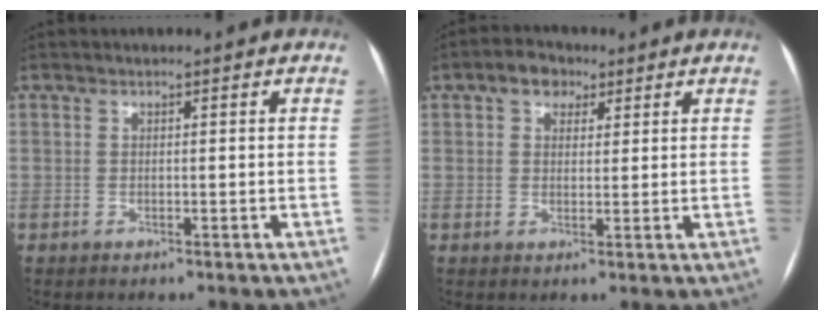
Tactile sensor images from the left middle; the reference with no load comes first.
{"total": 4.1, "force": [2.1, 2.8, 2.0], "torque": [-0.034, 0.018, 0.036]}